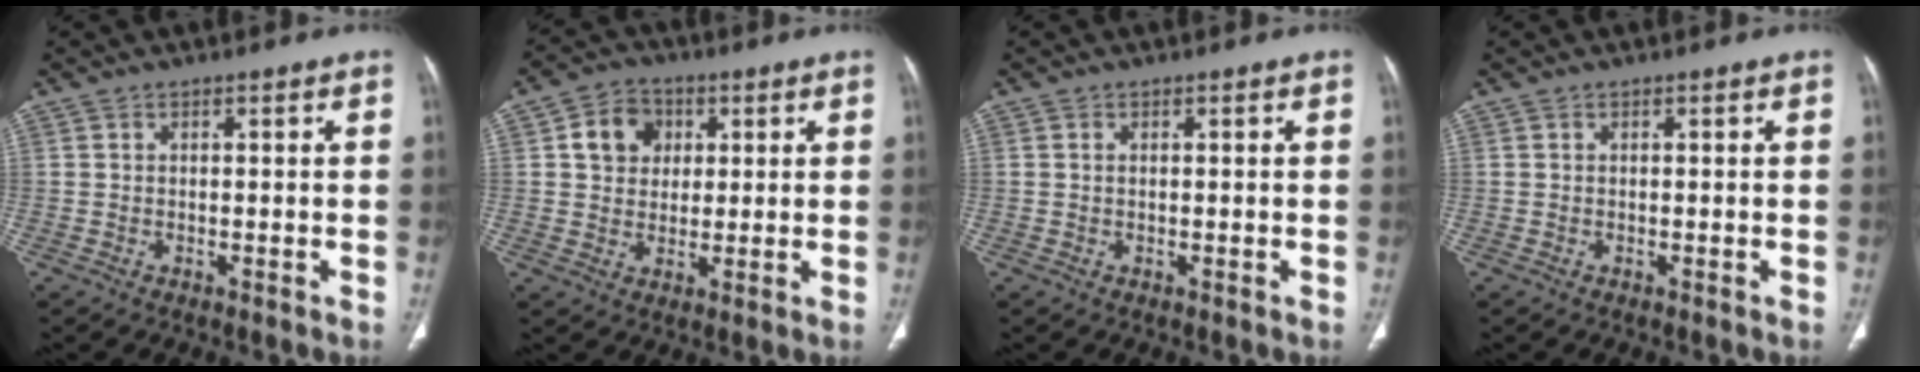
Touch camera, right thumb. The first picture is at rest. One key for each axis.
{"total": 7.9, "fx": 2.1, "fy": 6.6, "fz": 3.7, "tx": -0.034, "ty": -0.001, "tz": 0.031}
{"total": 0.5, "fx": 0.1, "fy": 0.3, "fz": 0.4, "tx": -0.014, "ty": 0.004, "tz": 0.004}
{"total": 0.0}